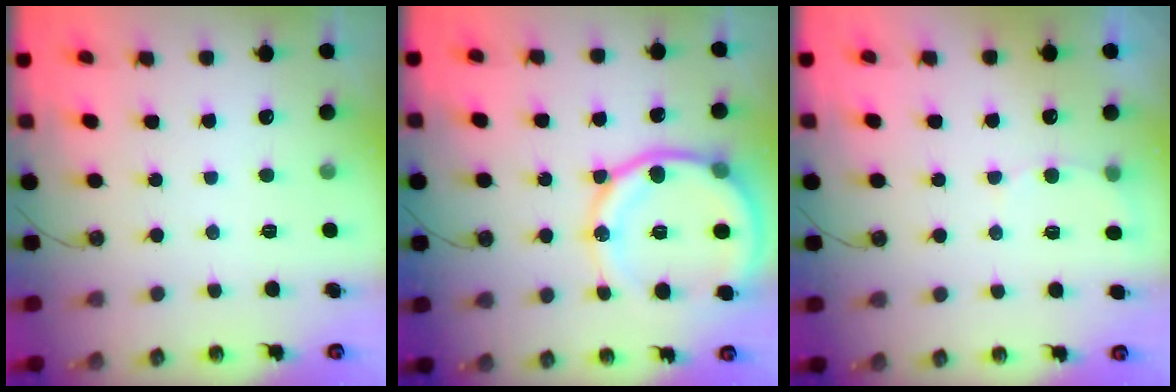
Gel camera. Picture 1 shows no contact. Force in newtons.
{"total": 16.4, "press": 16.3, "slide": 1.9}
{"total": 5.3, "press": 5.1, "slide": 1.3}